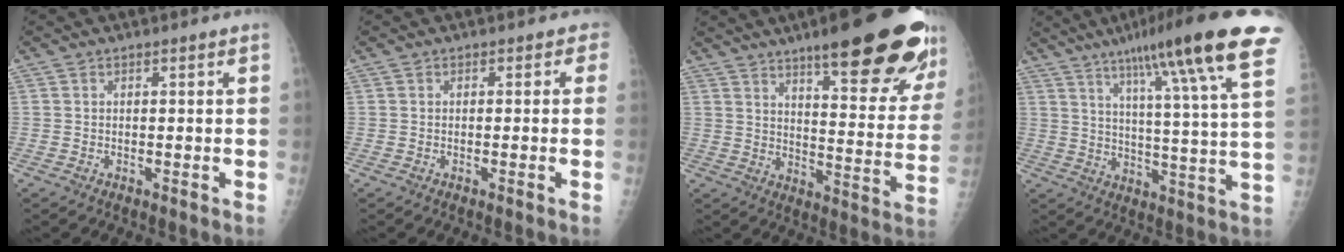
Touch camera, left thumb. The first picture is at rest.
{"total": 1.2, "force": [0.1, 1.0, 0.6], "torque": [0.015, 0.006, -0.011]}
{"total": 26.1, "force": [17.0, 5.6, 19.0], "torque": [-0.225, -0.070, 0.230]}
{"total": 23.3, "force": [14.3, 1.5, 18.3], "torque": [-0.260, -0.035, 0.197]}